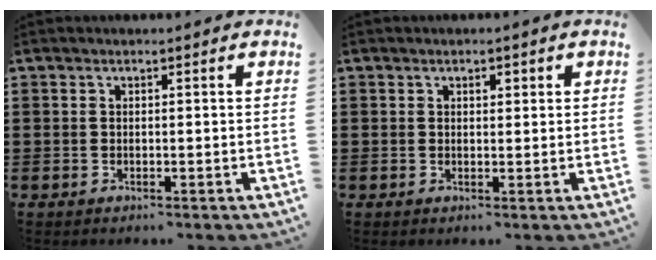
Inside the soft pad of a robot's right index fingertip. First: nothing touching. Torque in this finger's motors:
{"motor_torque": [0.08, -0.08, 0.01, 0.00]}